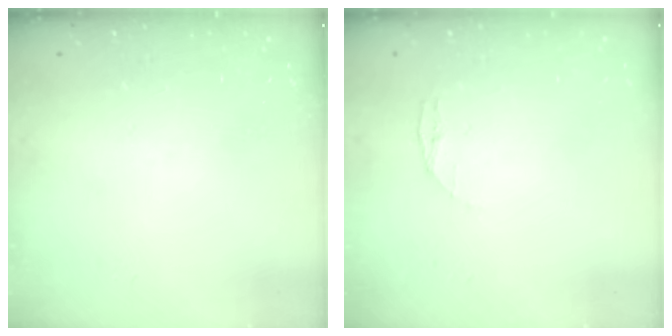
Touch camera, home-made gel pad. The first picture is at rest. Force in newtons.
{"total": 3.4, "press": 3.4, "slide": 0.4}